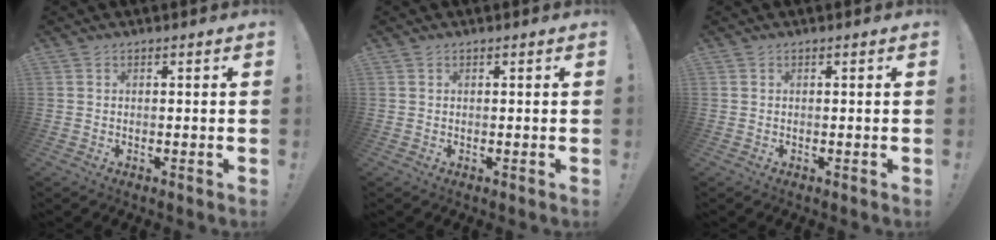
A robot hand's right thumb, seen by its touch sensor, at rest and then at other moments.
{"total": 0.0}
{"total": 0.0}